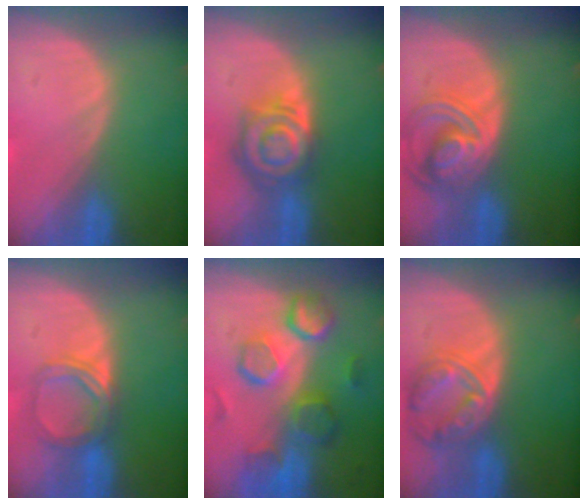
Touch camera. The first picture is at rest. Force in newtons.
{"total": 7.9, "press": 6.9, "slide": 3.7}
{"total": 8.2, "press": 7.1, "slide": 4.1}
{"total": 4.9, "press": 4.6, "slide": 1.8}
{"total": 10.5, "press": 9.2, "slide": 5.1}
{"total": 8.2, "press": 7.1, "slide": 4.1}